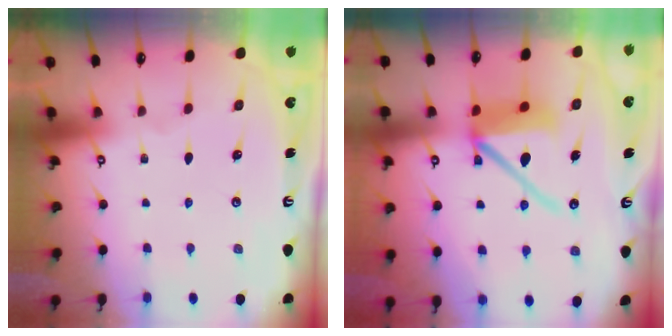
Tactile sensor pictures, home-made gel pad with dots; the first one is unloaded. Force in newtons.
{"total": 11.1, "press": 11.0, "slide": 1.6}